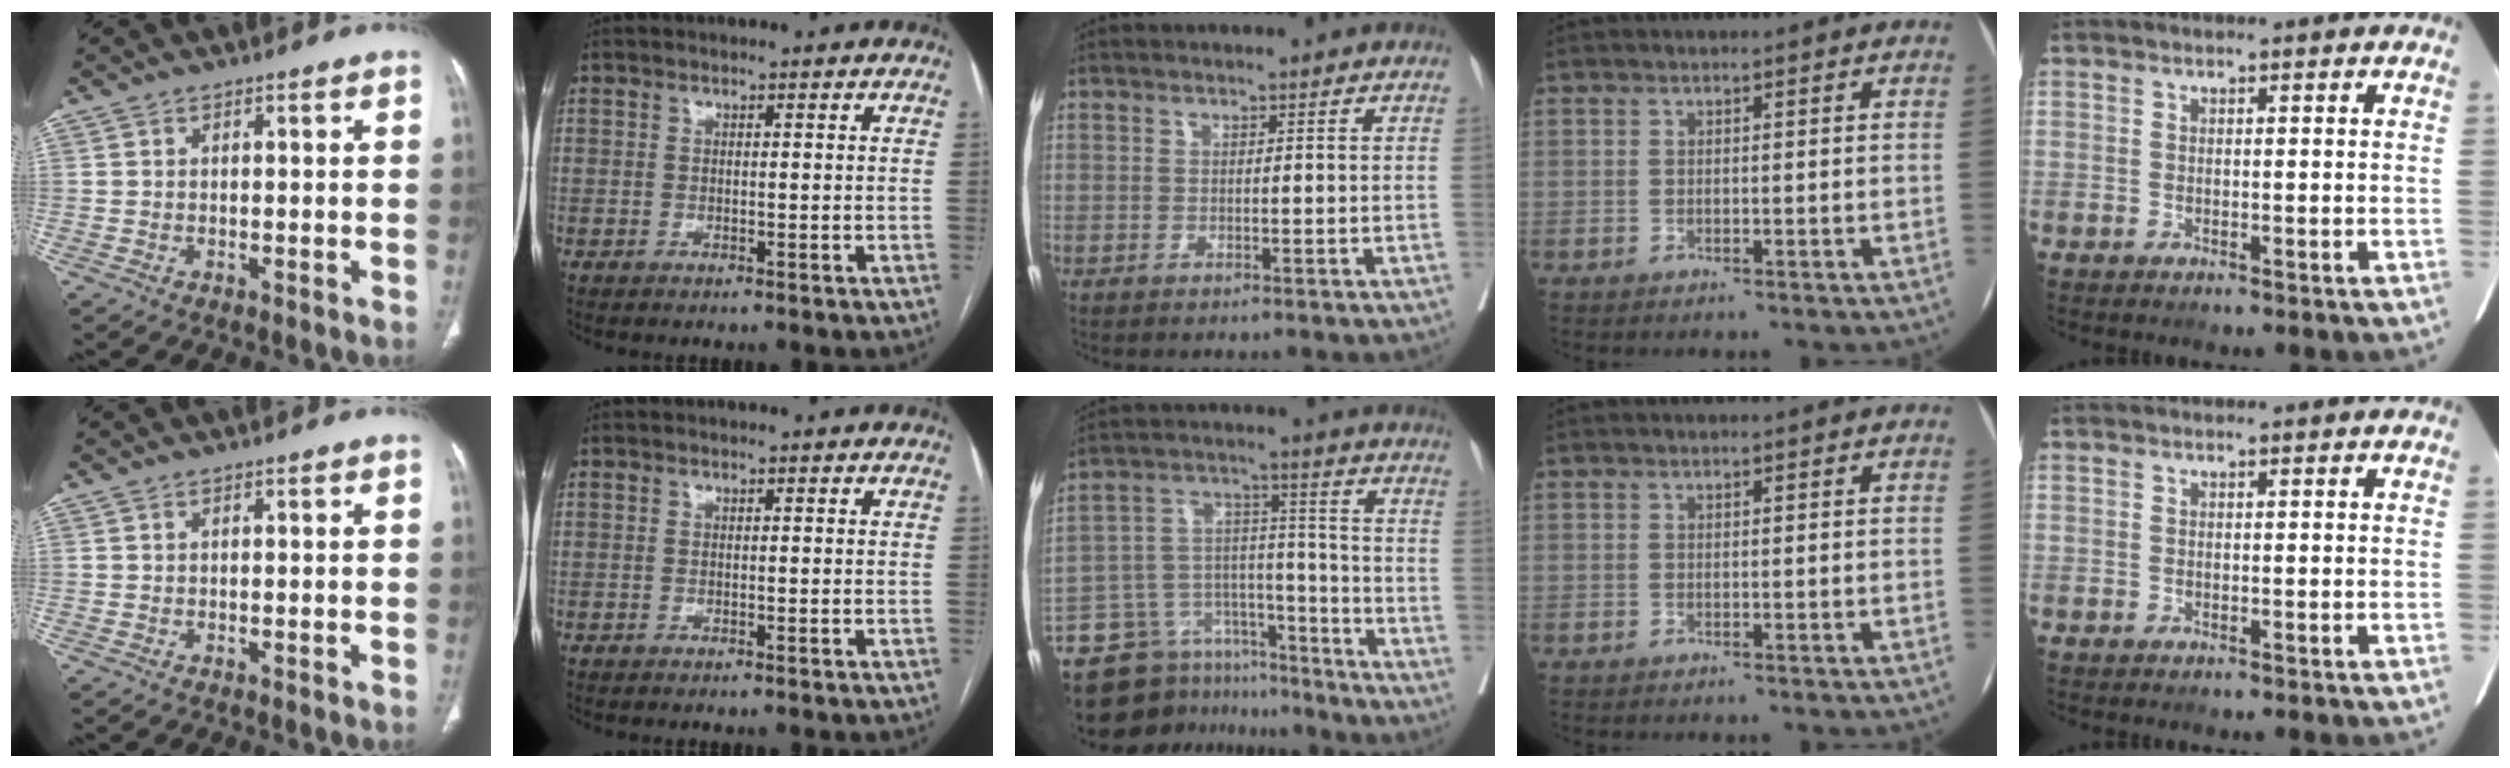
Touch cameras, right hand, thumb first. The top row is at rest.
{"middle": {"total": 15.3, "force": [-14.0, 5.9, 1.7], "torque": [-0.032, 0.054, -0.220]}}